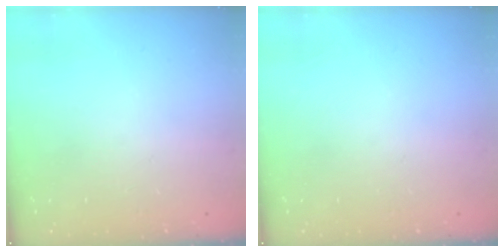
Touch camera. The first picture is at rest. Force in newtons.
{"total": 0.0}